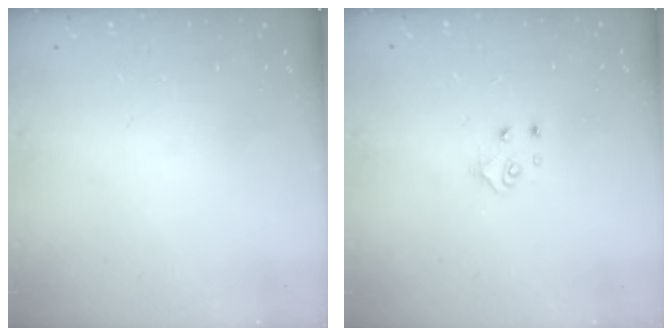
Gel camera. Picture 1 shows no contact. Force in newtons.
{"total": 4.9, "press": 4.8, "slide": 0.5}